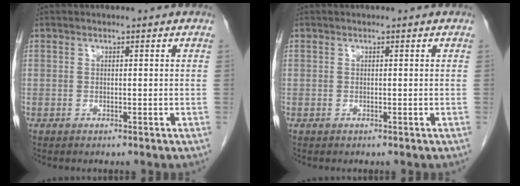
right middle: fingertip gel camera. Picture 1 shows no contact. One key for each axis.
{"total": 0.0}